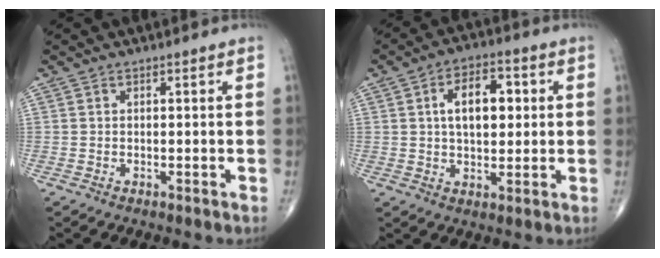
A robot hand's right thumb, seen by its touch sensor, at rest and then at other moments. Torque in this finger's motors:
{"motor_torque": [0.05, 2.41, 0.85, 0.01, 0.07]}